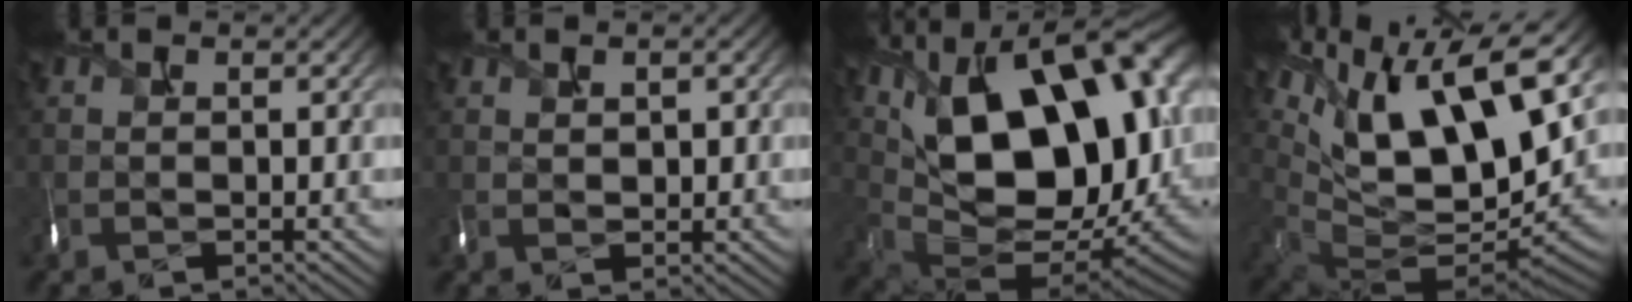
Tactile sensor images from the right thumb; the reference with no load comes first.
{"total": 1.5, "force": [0.4, 1.0, 1.0], "torque": [-0.020, -0.003, 0.014]}
{"total": 20.6, "force": [5.8, 11.7, 16.0], "torque": [-0.273, 0.024, 0.115]}
{"total": 17.0, "force": [6.8, 7.8, 13.5], "torque": [-0.253, 0.014, 0.129]}